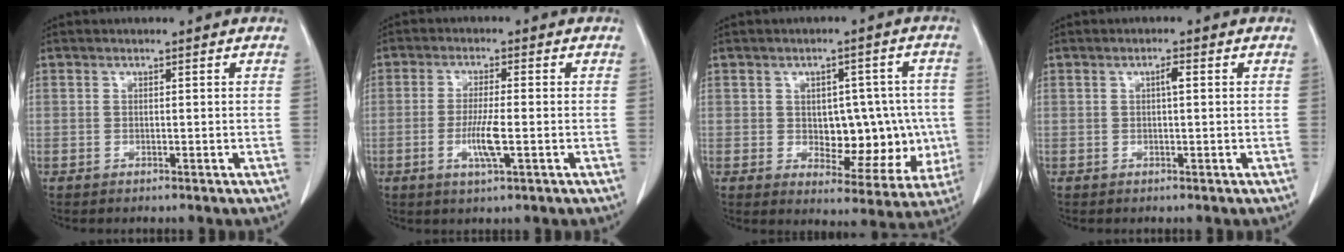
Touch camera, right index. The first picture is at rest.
{"total": 5.3, "force": [-1.4, 0.3, 5.1], "torque": [-0.103, -0.011, -0.024]}
{"total": 11.4, "force": [-0.6, 6.5, 9.3], "torque": [-0.100, 0.022, 0.013]}
{"total": 1.4, "force": [0.3, 0.2, 1.4], "torque": [-0.024, 0.004, 0.003]}